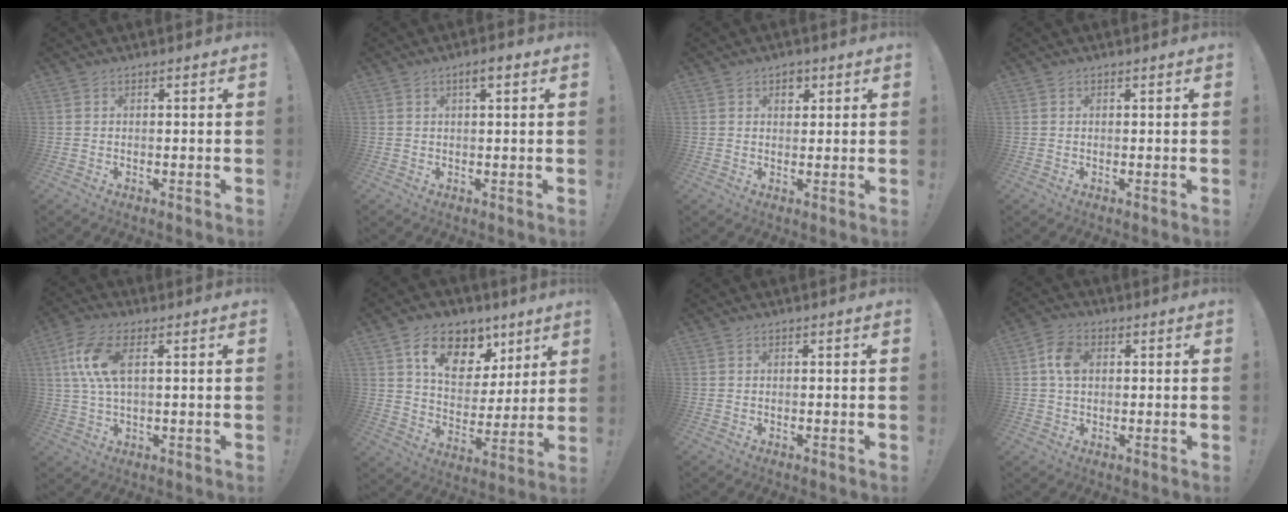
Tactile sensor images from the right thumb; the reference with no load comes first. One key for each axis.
{"total": 3.1, "fx": 1.4, "fy": 0.7, "fz": 2.6, "tx": -0.031, "ty": -0.005, "tz": 0.019}
{"total": 3.6, "fx": 1.8, "fy": 2.8, "fz": 1.3, "tx": -0.007, "ty": -0.004, "tz": 0.027}
{"total": 0.0}
{"total": 10.8, "fx": 2.7, "fy": 4.7, "fz": 9.4, "tx": -0.193, "ty": -0.006, "tz": 0.047}
{"total": 15.4, "fx": 8.6, "fy": 9.9, "fz": 7.9, "tx": -0.118, "ty": -0.038, "tz": 0.158}
{"total": 0.0}
{"total": 6.7, "fx": 1.1, "fy": 4.7, "fz": 4.7, "tx": -0.073, "ty": 0.005, "tz": 0.019}